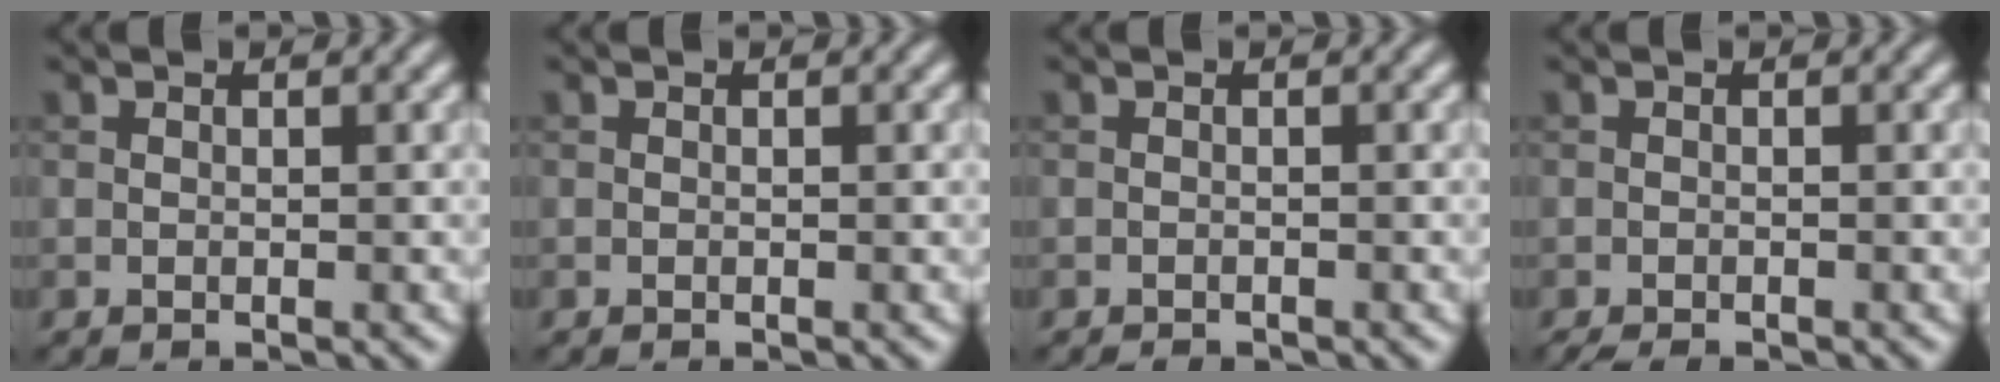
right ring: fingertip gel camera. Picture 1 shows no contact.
{"total": 0.0}
{"total": 0.7, "force": [-0.7, 0.1, 0.0], "torque": [0.002, -0.003, -0.012]}
{"total": 1.3, "force": [-1.2, 0.2, 0.4], "torque": [-0.005, -0.005, -0.021]}